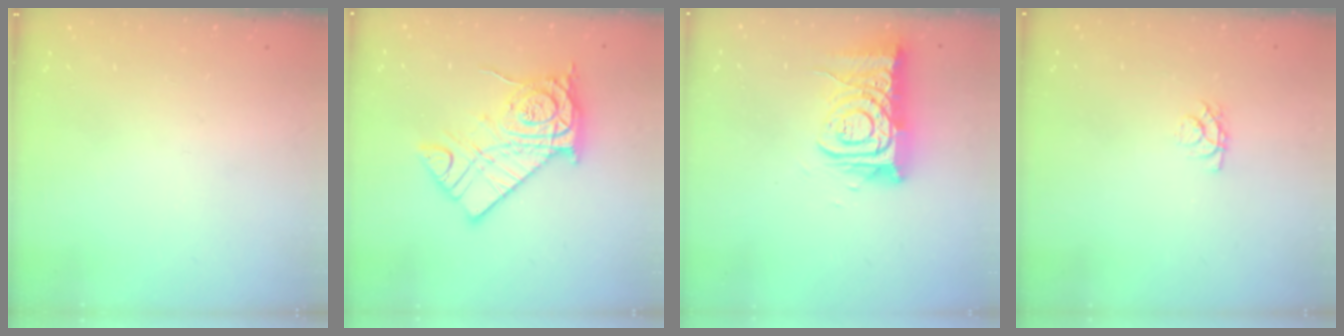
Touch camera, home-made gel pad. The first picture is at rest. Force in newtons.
{"total": 16.8, "press": 16.8, "slide": 0.6}
{"total": 14.2, "press": 14.1, "slide": 1.5}
{"total": 4.2, "press": 4.2, "slide": 0.5}